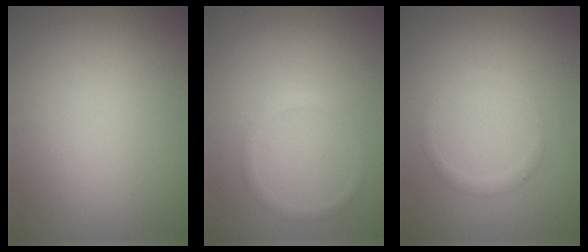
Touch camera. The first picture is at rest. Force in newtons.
{"total": 0.9, "press": 0.9, "slide": 0.1}
{"total": 0.9, "press": 0.8, "slide": 0.1}